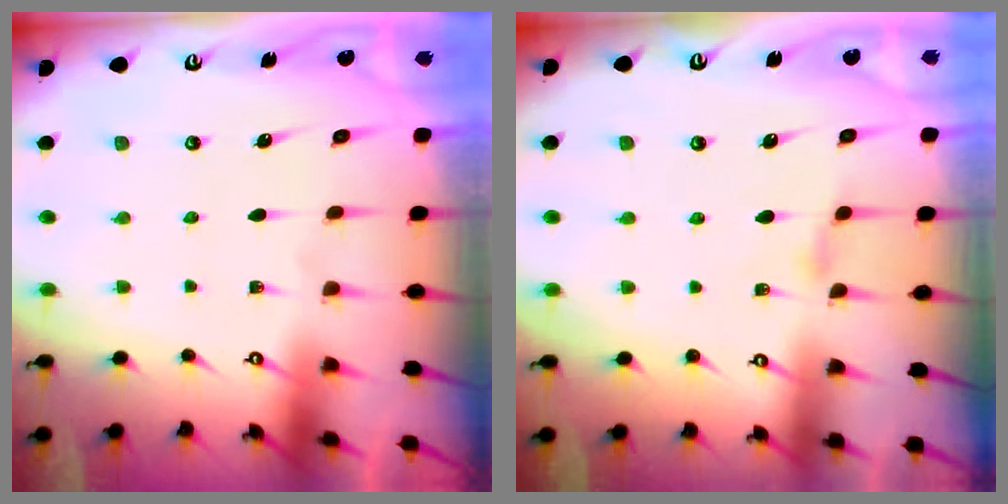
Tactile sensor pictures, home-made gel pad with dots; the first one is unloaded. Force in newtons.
{"total": 1.6, "press": 1.6, "slide": 0.3}